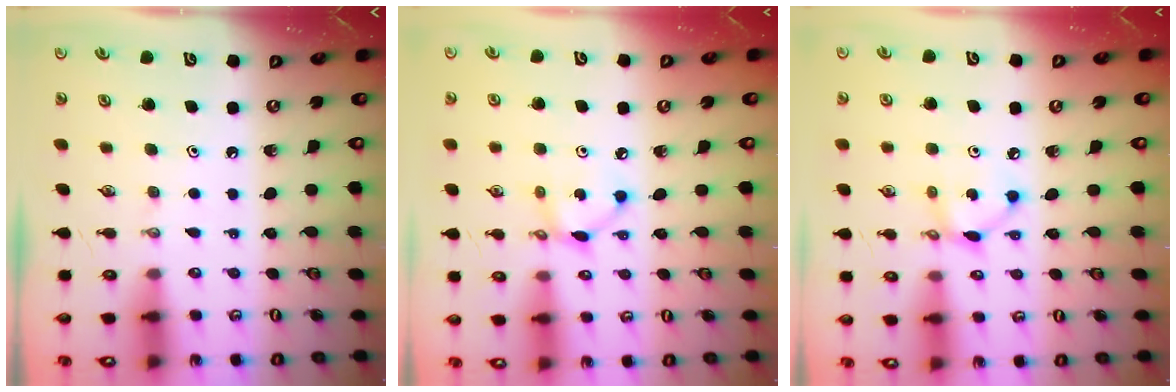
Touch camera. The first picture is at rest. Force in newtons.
{"total": 5.2, "press": 5.2, "slide": 0.2}
{"total": 5.2, "press": 5.2, "slide": 0.2}